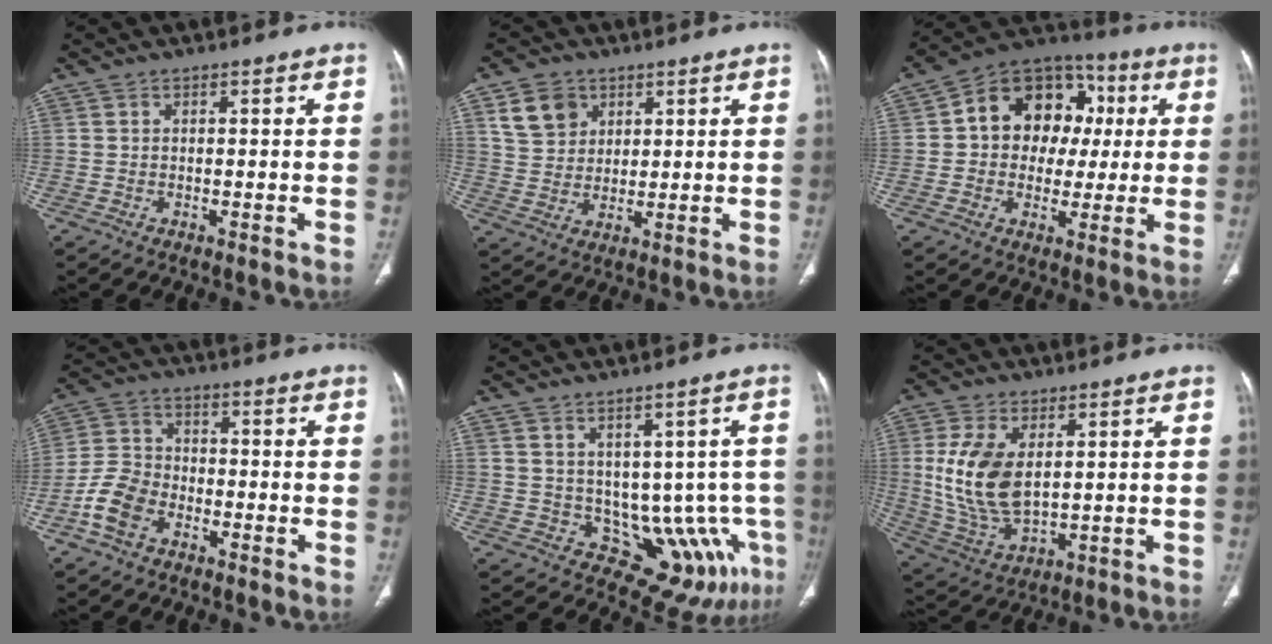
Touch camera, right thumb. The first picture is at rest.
{"total": 7.7, "force": [3.8, 6.0, 3.1], "torque": [-0.034, -0.013, 0.076]}
{"total": 16.5, "force": [2.5, 13.0, 9.8], "torque": [-0.094, 0.027, 0.030]}
{"total": 7.9, "force": [-4.1, 5.3, 4.2], "torque": [-0.082, 0.026, -0.085]}
{"total": 11.2, "force": [-1.2, 7.3, 8.4], "torque": [-0.085, 0.004, 0.016]}
{"total": 13.1, "force": [2.4, 7.4, 10.6], "torque": [-0.213, -0.016, 0.062]}